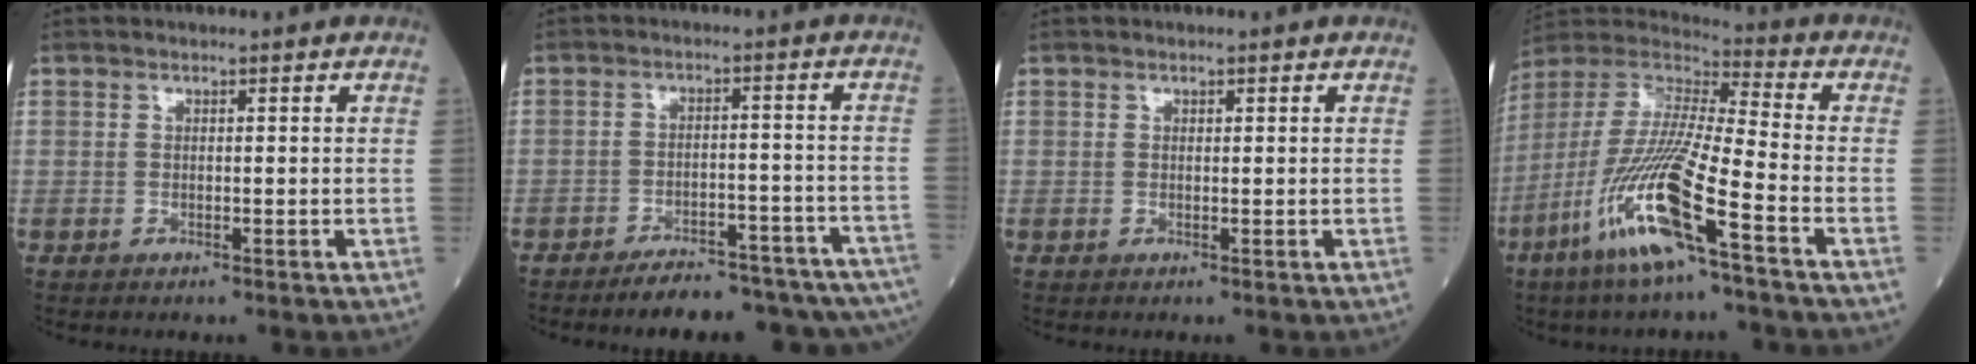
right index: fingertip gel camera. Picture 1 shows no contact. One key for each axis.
{"total": 15.2, "fx": -13.4, "fy": 3.3, "fz": 6.4, "tx": -0.044, "ty": 0.023, "tz": -0.167}
{"total": 0.0}
{"total": 17.3, "fx": -8.3, "fy": 0.6, "fz": 15.2, "tx": -0.326, "ty": -0.031, "tz": -0.167}